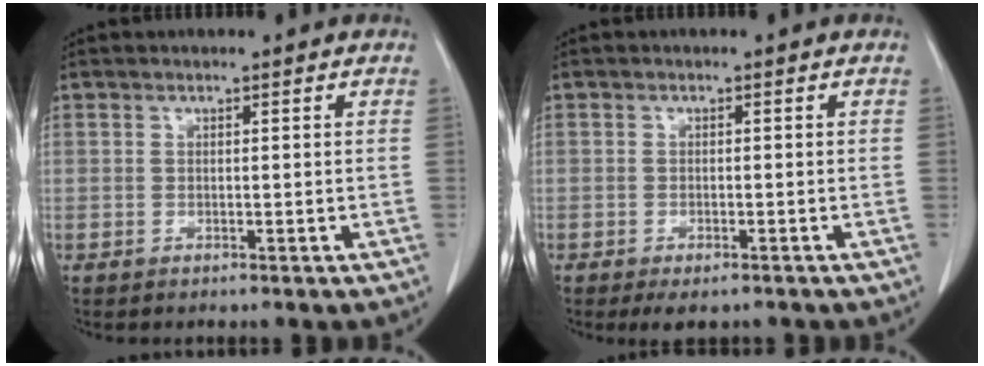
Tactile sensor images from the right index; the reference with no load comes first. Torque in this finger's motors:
{"motor_torque": [0.38, -0.32, 0.15, 0.04]}